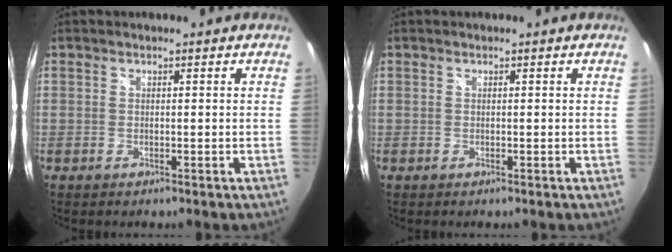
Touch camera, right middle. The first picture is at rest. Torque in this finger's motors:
{"motor_torque": [0.00, 0.00, 0.00, 0.00]}